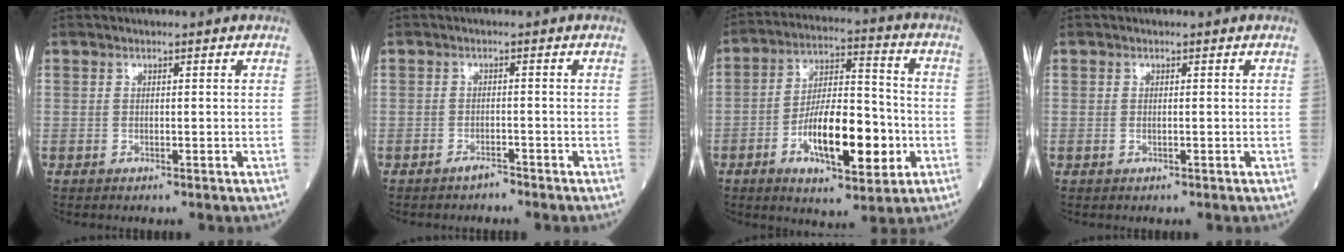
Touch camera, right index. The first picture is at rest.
{"total": 1.4, "force": [-1.3, 0.2, 0.4], "torque": [-0.009, -0.001, -0.020]}
{"total": 14.4, "force": [-4.6, 4.7, 12.8], "torque": [-0.222, 0.008, -0.076]}
{"total": 0.0}